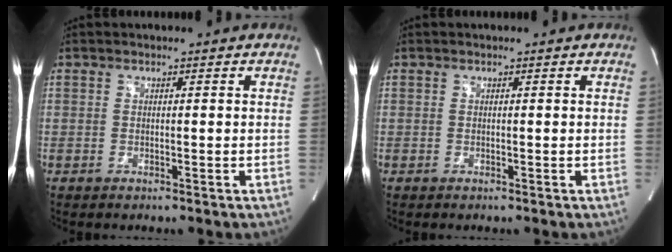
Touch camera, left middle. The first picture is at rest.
{"total": 0.0}